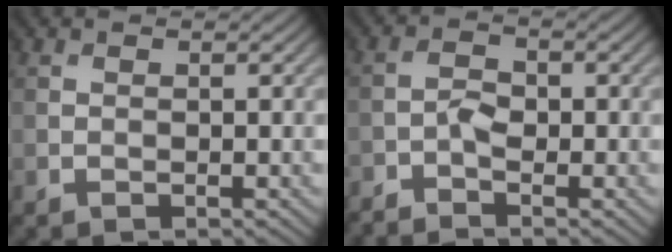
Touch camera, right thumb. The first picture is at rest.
{"total": 2.6, "force": [-2.1, 0.7, 1.2], "torque": [-0.029, -0.002, -0.051]}